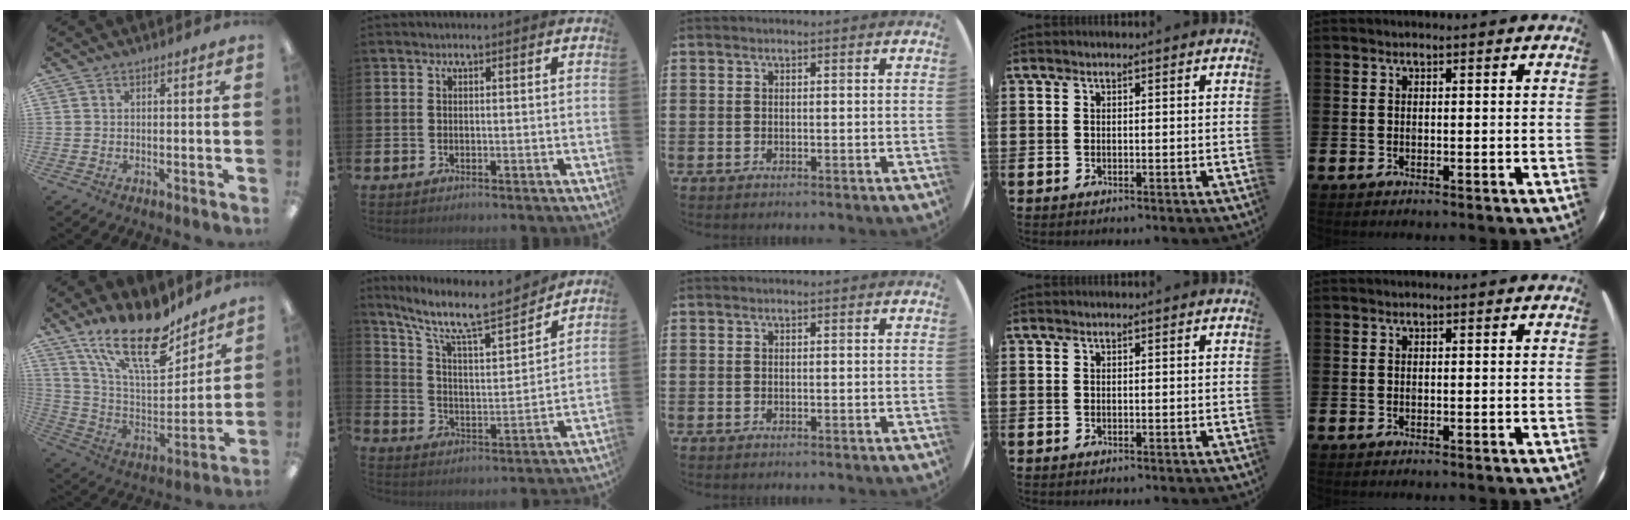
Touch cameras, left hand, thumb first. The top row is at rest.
{"thumb": {"total": 22.2, "force": [15.8, 8.5, 13.1], "torque": [-0.245, -0.095, 0.277]}, "index": {"total": 10.4, "force": [9.0, 1.7, 5.0], "torque": [-0.126, -0.061, 0.149]}}